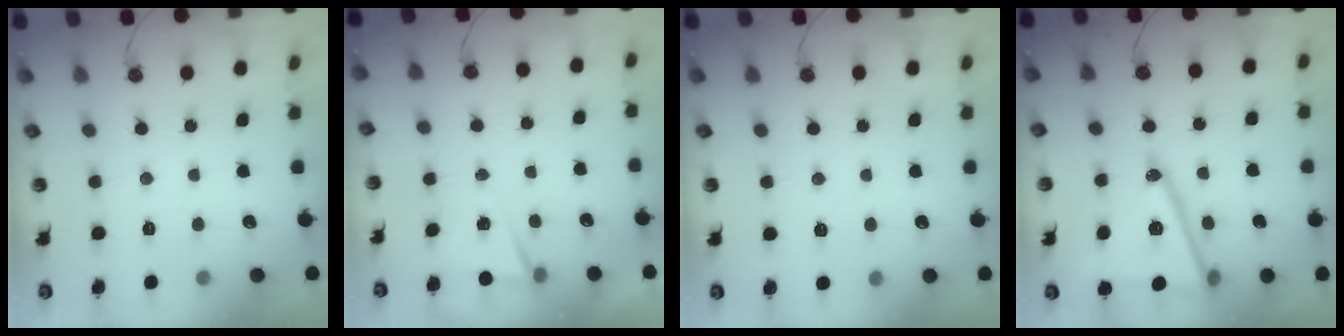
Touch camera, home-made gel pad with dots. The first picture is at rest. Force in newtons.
{"total": 5.4, "press": 3.2, "slide": 4.3}
{"total": 5.6, "press": 3.6, "slide": 4.4}
{"total": 18.5, "press": 18.2, "slide": 3.5}